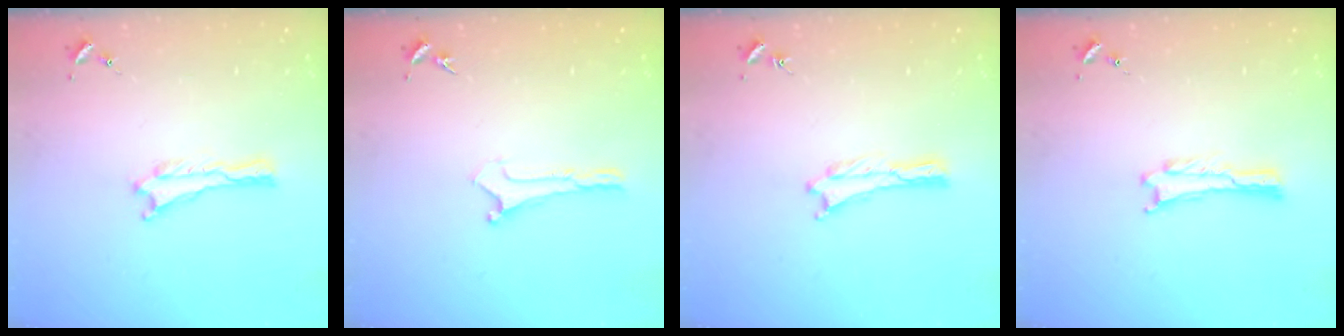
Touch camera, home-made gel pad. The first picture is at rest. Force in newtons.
{"total": 0.0}
{"total": 0.0}
{"total": 0.0}